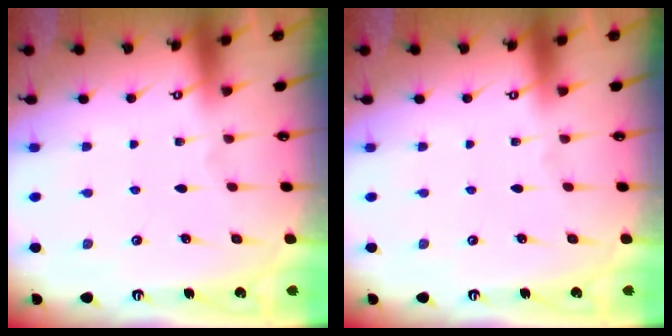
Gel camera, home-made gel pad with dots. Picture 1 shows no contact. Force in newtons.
{"total": 0.0}